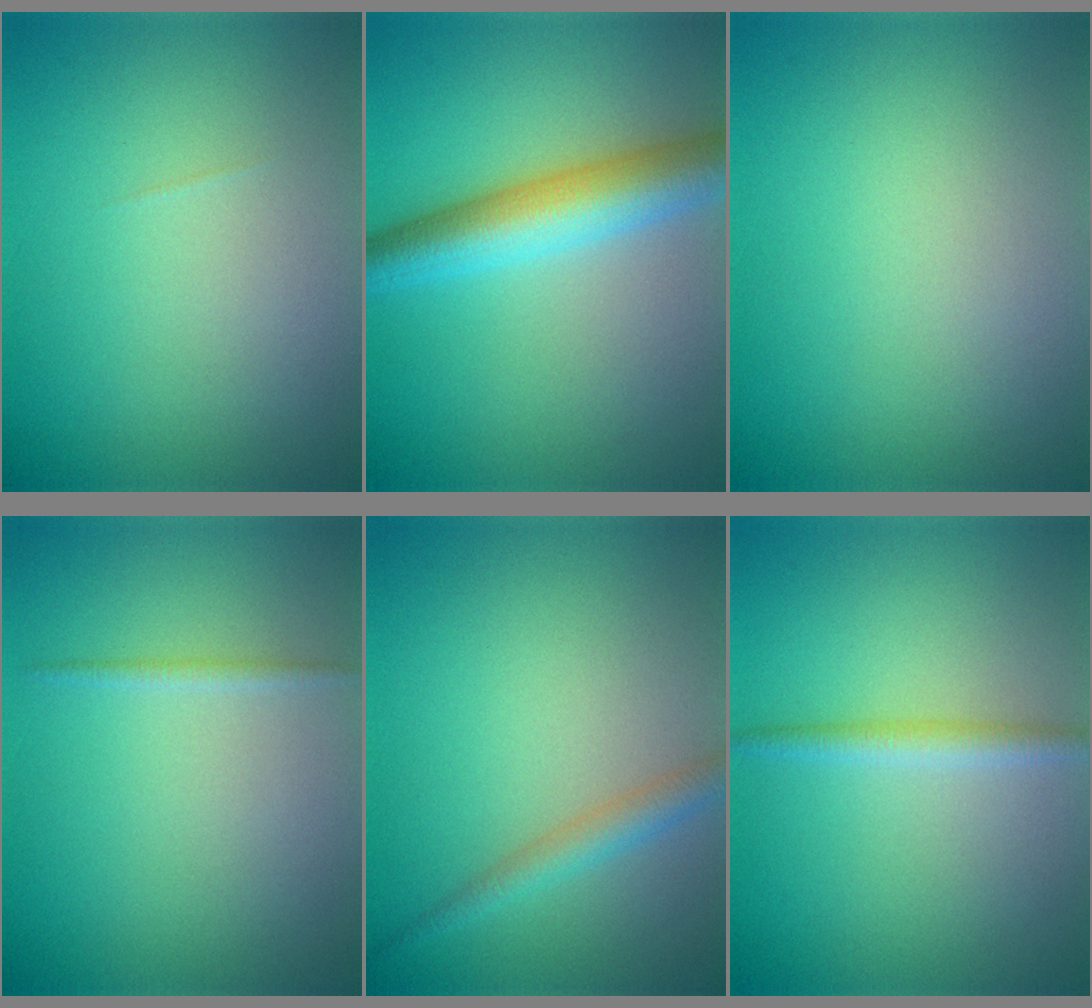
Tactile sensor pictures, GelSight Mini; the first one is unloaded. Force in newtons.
{"total": 6.3, "press": 6.3, "slide": 0.1}
{"total": 0.0}
{"total": 0.7, "press": 0.7, "slide": 0.0}
{"total": 2.2, "press": 2.2, "slide": 0.1}
{"total": 1.8, "press": 1.8, "slide": 0.0}